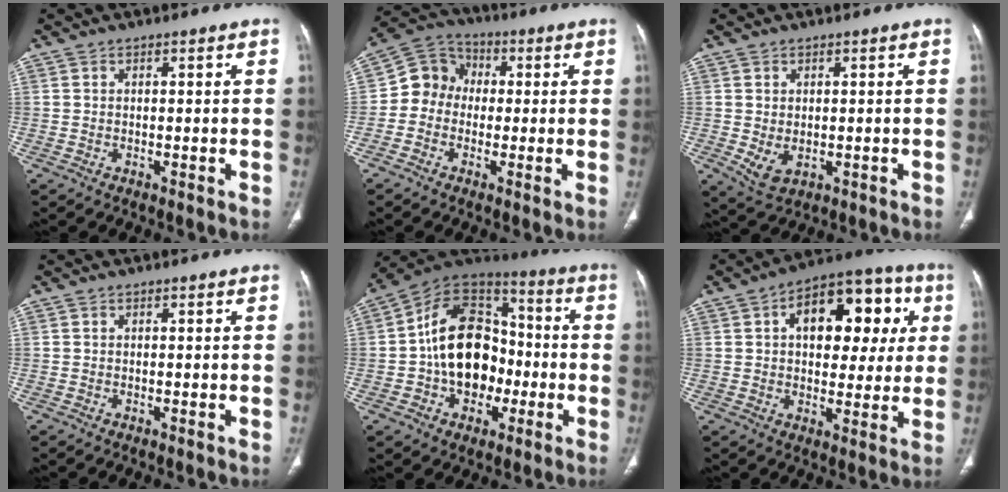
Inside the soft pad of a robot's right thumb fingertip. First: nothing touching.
{"total": 8.4, "force": [-0.5, 7.5, 3.8], "torque": [-0.044, 0.031, -0.027]}
{"total": 4.3, "force": [-0.5, 2.9, 3.1], "torque": [-0.055, -0.007, 0.008]}
{"total": 0.0}
{"total": 19.1, "force": [-2.8, 13.8, 12.8], "torque": [-0.163, 0.042, -0.049]}
{"total": 17.9, "force": [4.8, 10.4, 13.7], "torque": [-0.134, 0.021, 0.063]}